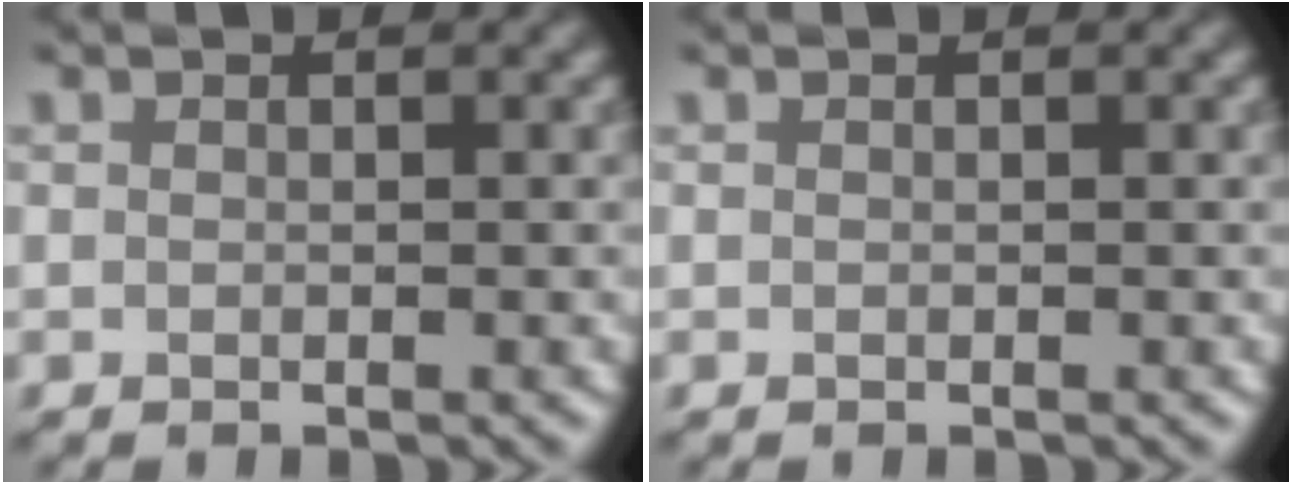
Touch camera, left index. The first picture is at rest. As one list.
[{"total": 0.0}]